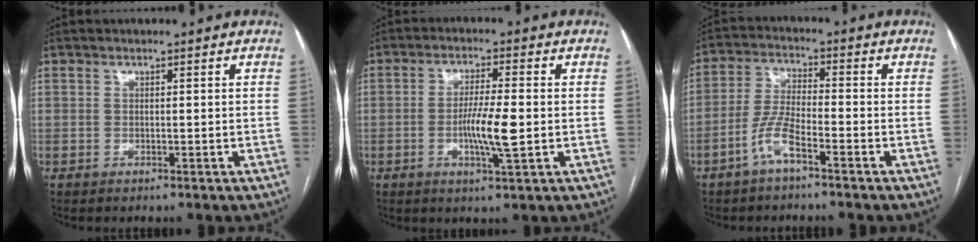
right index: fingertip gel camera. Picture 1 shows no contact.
{"total": 6.7, "force": [-1.2, 0.3, 6.6], "torque": [-0.124, -0.007, -0.022]}
{"total": 5.9, "force": [-3.5, 0.9, 4.6], "torque": [-0.104, 0.004, -0.073]}